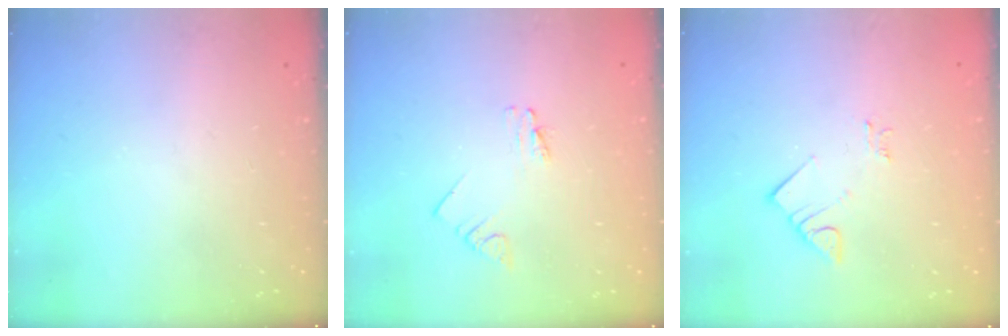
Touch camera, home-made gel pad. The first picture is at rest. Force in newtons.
{"total": 1.1, "press": 1.1, "slide": 0.0}
{"total": 3.3, "press": 3.3, "slide": 0.1}